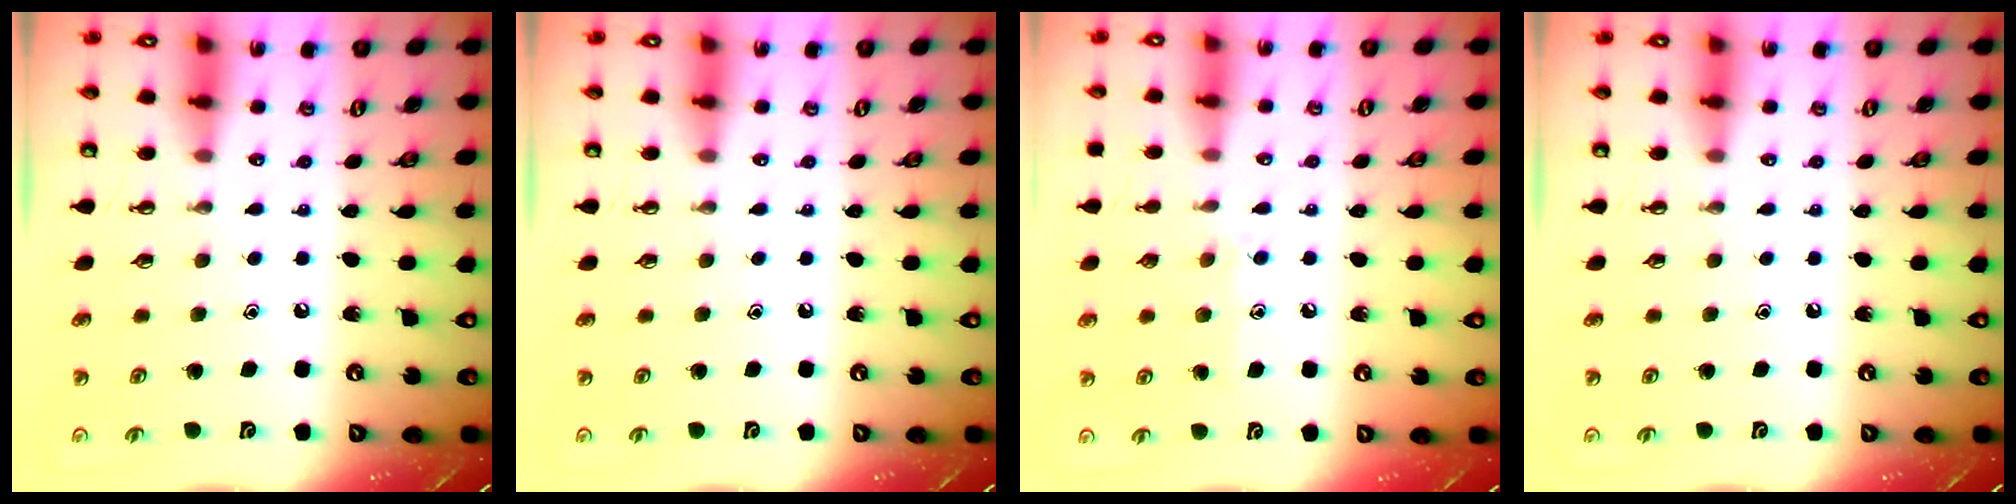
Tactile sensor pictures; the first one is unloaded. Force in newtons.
{"total": 0.0}
{"total": 8.5, "press": 8.5, "slide": 0.7}
{"total": 0.0}